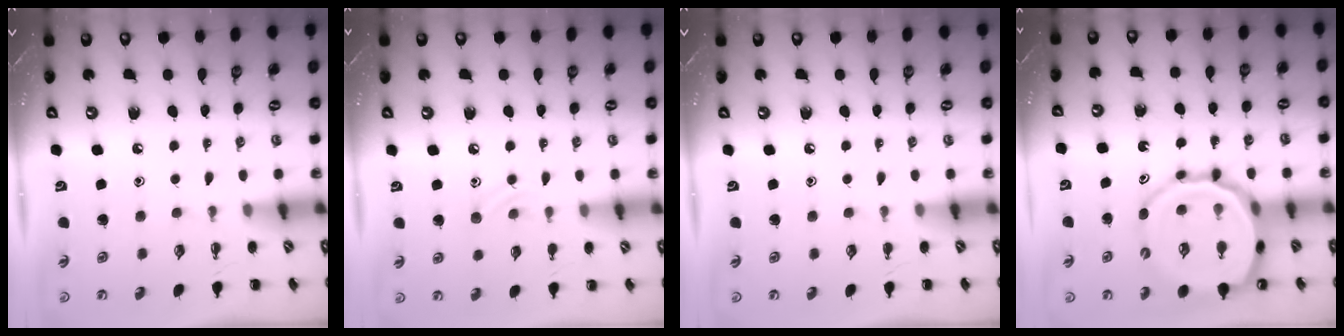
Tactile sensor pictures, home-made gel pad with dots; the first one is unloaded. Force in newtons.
{"total": 8.4, "press": 8.3, "slide": 1.6}
{"total": 0.0}
{"total": 21.2, "press": 20.8, "slide": 4.1}